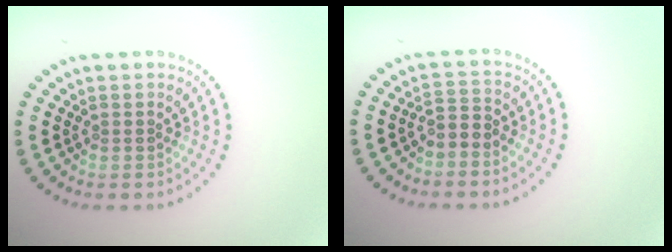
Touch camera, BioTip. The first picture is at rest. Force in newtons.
{"total": 1.8, "press": 1.3, "slide": 1.2}